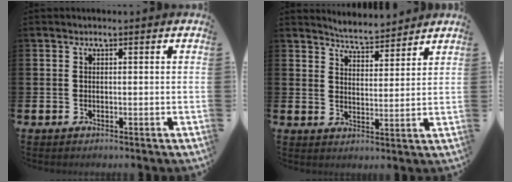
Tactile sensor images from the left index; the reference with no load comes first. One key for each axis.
{"total": 5.0, "fx": 5.0, "fy": 0.3, "fz": 0.0, "tx": -0.012, "ty": -0.033, "tz": 0.090}